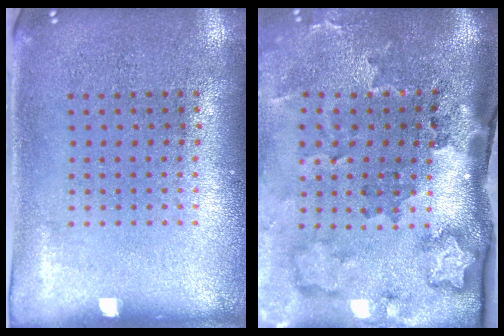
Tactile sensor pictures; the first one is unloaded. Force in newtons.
{"total": 3.8, "press": 2.4, "slide": 2.9}